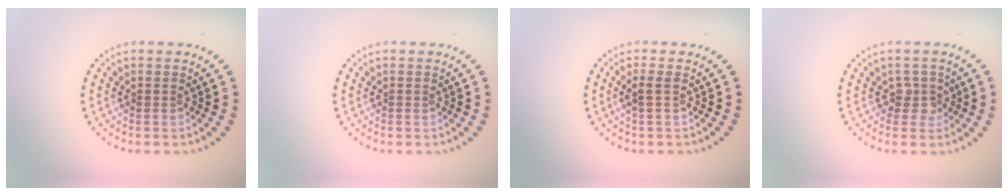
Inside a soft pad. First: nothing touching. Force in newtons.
{"total": 0.0}
{"total": 1.2, "press": 1.0, "slide": 0.6}
{"total": 1.7, "press": 1.3, "slide": 1.2}